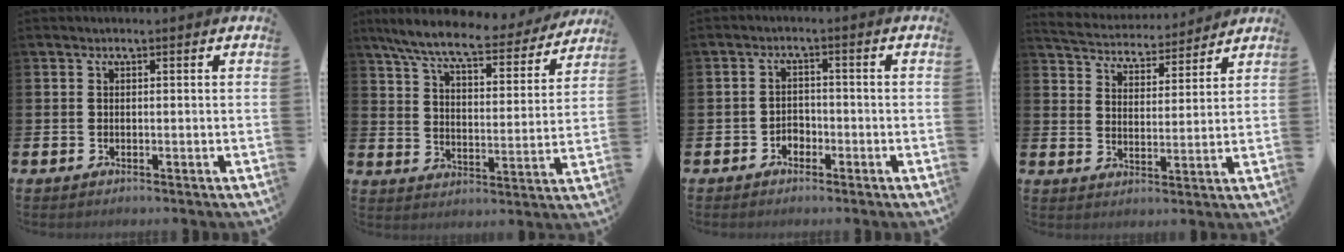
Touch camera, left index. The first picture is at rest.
{"total": 8.7, "force": [7.8, 1.0, 3.6], "torque": [-0.106, -0.043, 0.135]}
{"total": 2.0, "force": [-1.4, 1.3, 0.4], "torque": [-0.010, 0.004, -0.032]}
{"total": 4.9, "force": [4.8, 1.2, 0.0], "torque": [-0.030, -0.036, 0.082]}